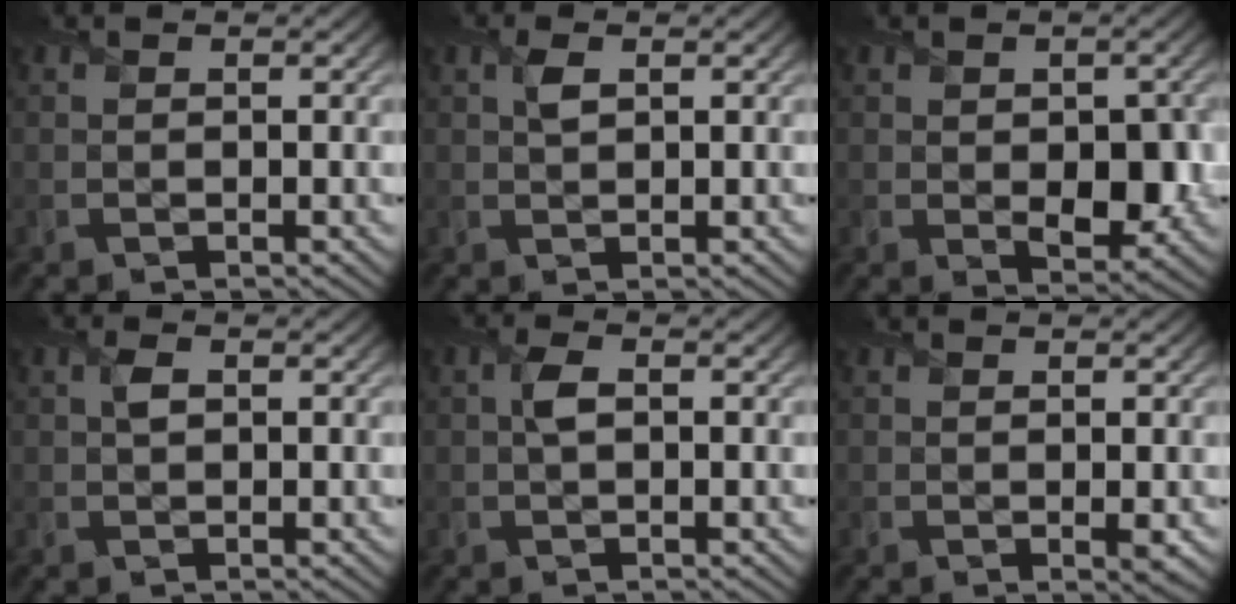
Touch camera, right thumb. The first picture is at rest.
{"total": 1.6, "force": [0.7, 0.7, 1.3], "torque": [-0.032, 0.005, 0.013]}
{"total": 5.5, "force": [-0.5, 3.3, 4.3], "torque": [-0.066, -0.014, -0.006]}
{"total": 1.4, "force": [0.4, 0.7, 1.2], "torque": [-0.026, 0.006, 0.006]}
{"total": 2.1, "force": [0.2, 1.0, 1.8], "torque": [-0.041, 0.008, 0.002]}
{"total": 0.7, "force": [-0.1, 0.0, 0.7], "torque": [-0.014, -0.004, -0.003]}